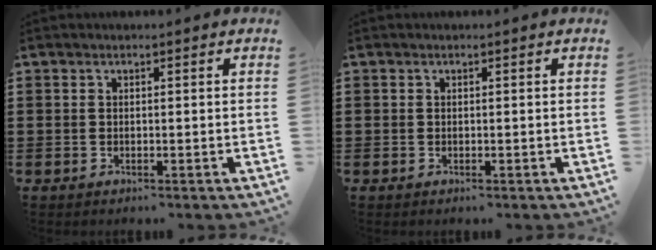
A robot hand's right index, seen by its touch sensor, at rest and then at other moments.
{"total": 0.0}